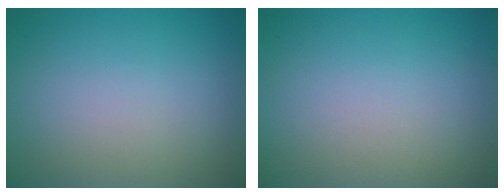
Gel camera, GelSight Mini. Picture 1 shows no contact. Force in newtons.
{"total": 0.0}